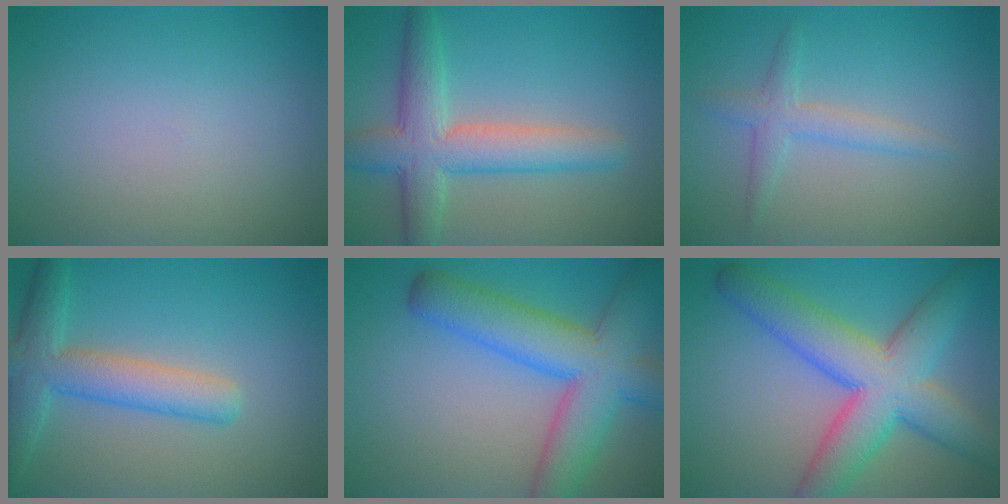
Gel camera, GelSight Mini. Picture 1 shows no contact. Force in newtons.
{"total": 6.1, "press": 6.1, "slide": 0.3}
{"total": 2.3, "press": 2.3, "slide": 0.1}
{"total": 5.1, "press": 5.1, "slide": 0.2}
{"total": 9.1, "press": 9.1, "slide": 0.4}
{"total": 9.5, "press": 9.5, "slide": 0.2}